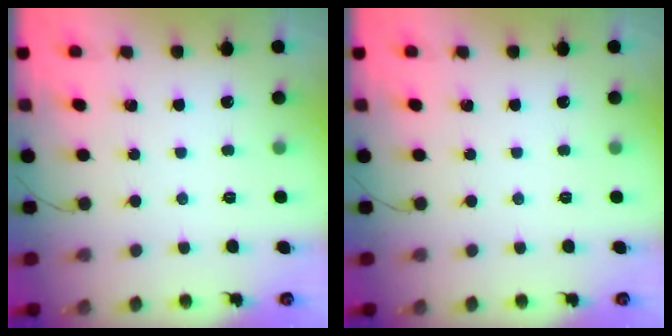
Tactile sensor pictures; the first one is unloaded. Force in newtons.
{"total": 0.0}